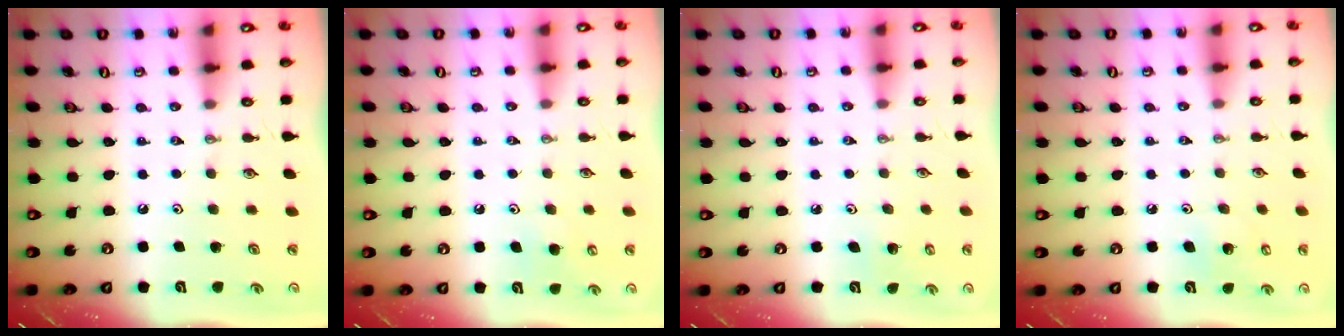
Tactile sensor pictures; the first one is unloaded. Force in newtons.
{"total": 6.2, "press": 6.2, "slide": 0.5}
{"total": 3.7, "press": 3.7, "slide": 0.4}
{"total": 6.8, "press": 6.8, "slide": 0.7}